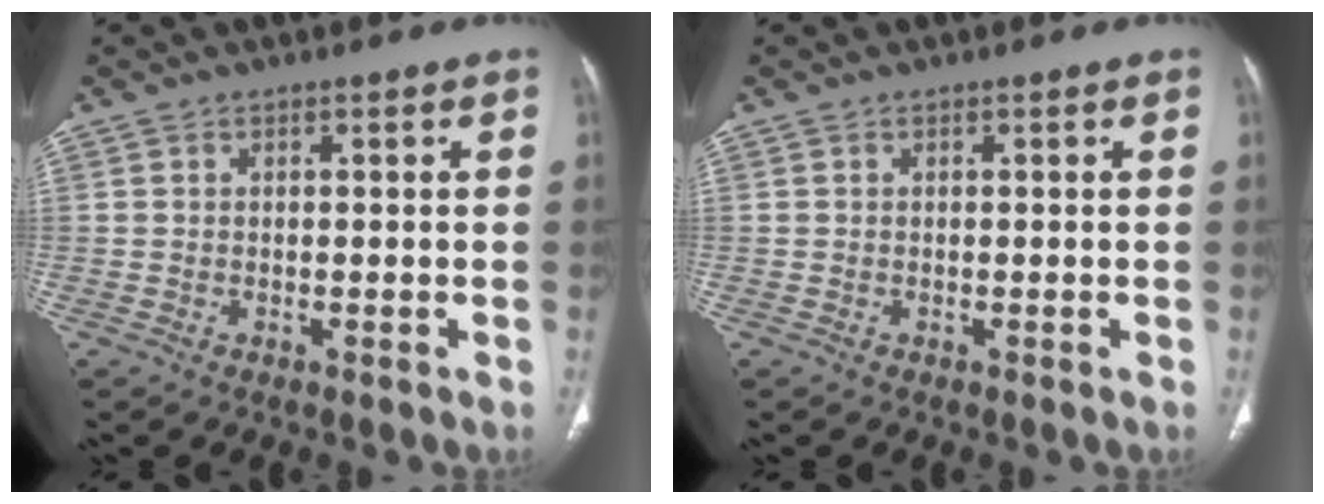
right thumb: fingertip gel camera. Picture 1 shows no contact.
{"total": 0.0}